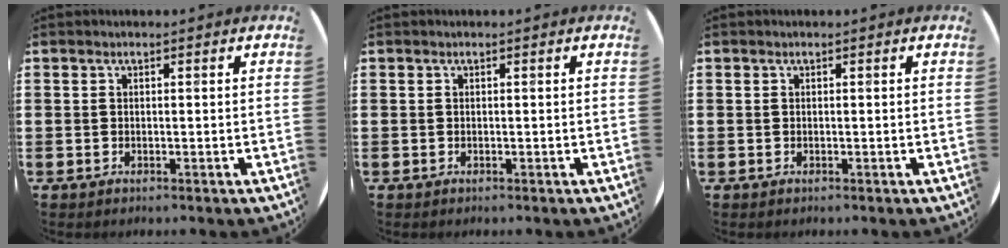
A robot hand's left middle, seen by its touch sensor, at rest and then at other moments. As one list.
[{"total": 0.0}, {"total": 0.0}]